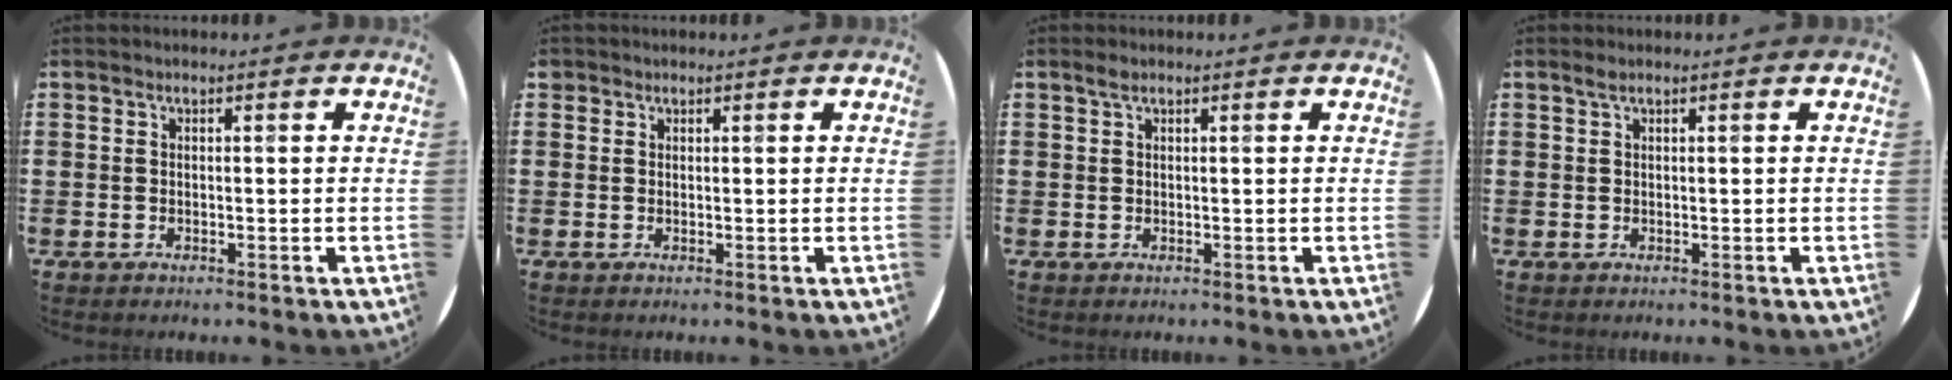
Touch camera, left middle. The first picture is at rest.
{"total": 0.6, "force": [0.5, 0.3, -0.1], "torque": [0.002, 0.004, 0.009]}
{"total": 0.7, "force": [0.5, 0.1, 0.5], "torque": [-0.010, 0.003, 0.008]}
{"total": 0.6, "force": [0.4, 0.0, 0.5], "torque": [-0.009, 0.001, 0.007]}